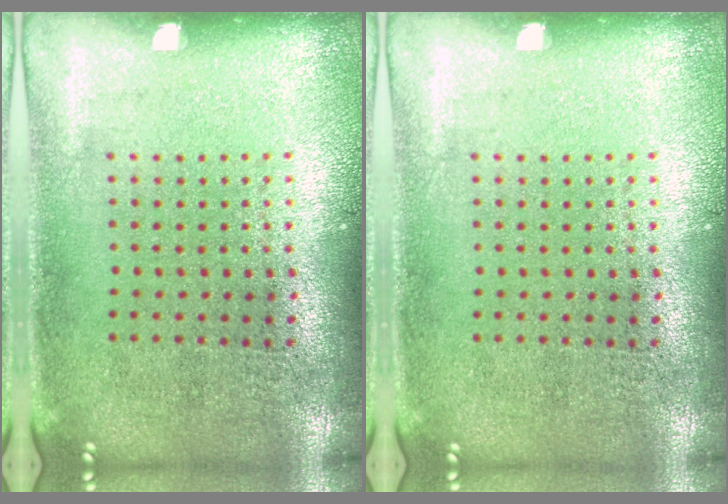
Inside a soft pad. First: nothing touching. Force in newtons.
{"total": 0.0}